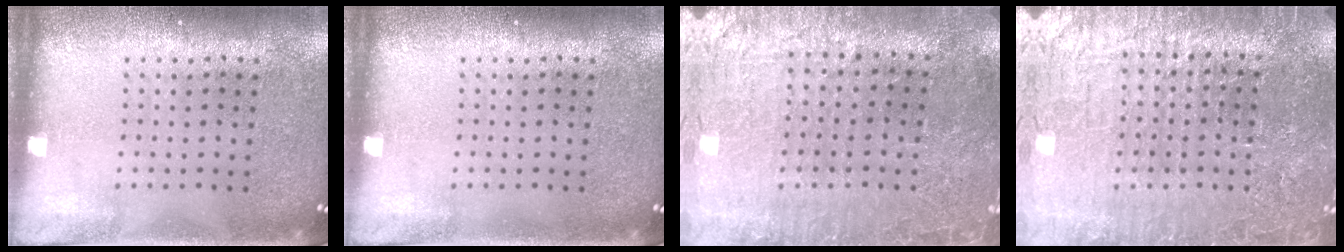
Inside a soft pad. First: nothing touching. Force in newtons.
{"total": 0.0}
{"total": 1.6, "press": 1.6, "slide": 0.1}
{"total": 5.0, "press": 4.6, "slide": 1.9}